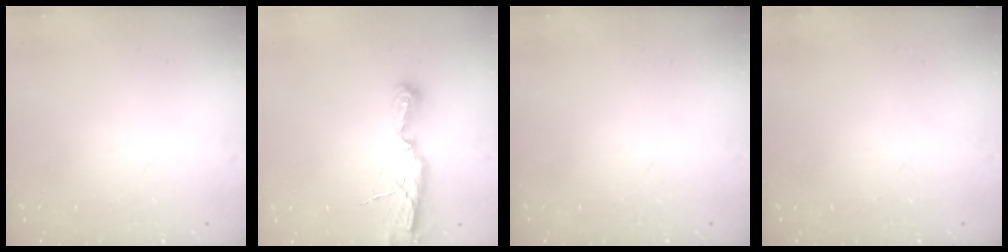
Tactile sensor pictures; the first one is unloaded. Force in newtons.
{"total": 6.7, "press": 6.7, "slide": 0.8}
{"total": 0.0}
{"total": 0.0}